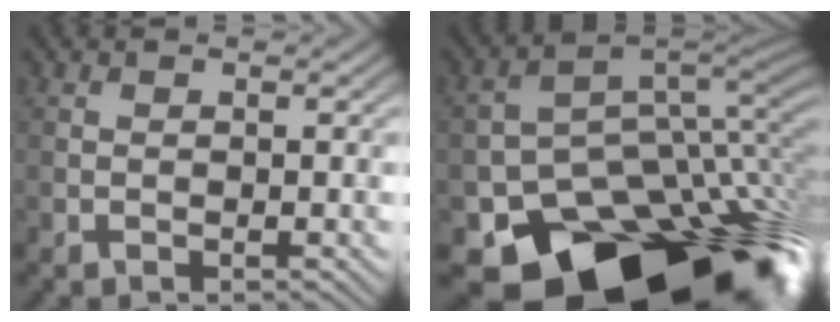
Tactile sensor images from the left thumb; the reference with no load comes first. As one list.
[{"total": 18.6, "force": [-9.2, 12.3, 10.4], "torque": [-0.151, -0.064, -0.125]}]